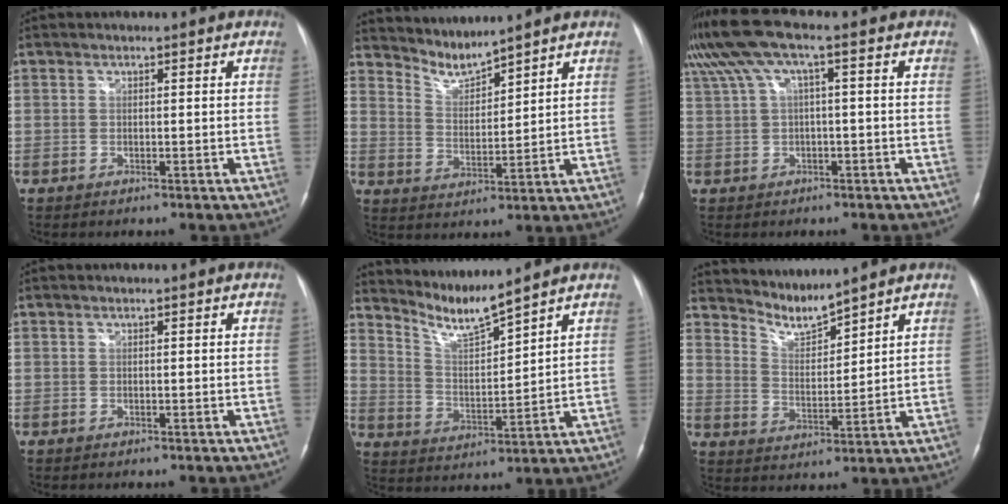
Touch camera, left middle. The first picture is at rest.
{"total": 4.8, "force": [4.7, -0.5, 0.1], "torque": [-0.011, -0.008, 0.102]}
{"total": 8.4, "force": [3.3, 1.0, 7.7], "torque": [-0.162, 0.051, 0.068]}
{"total": 0.0}
{"total": 6.8, "force": [6.5, -1.3, 1.7], "torque": [-0.041, -0.017, 0.132]}
{"total": 5.2, "force": [5.2, -0.6, 0.3], "torque": [-0.014, -0.012, 0.111]}